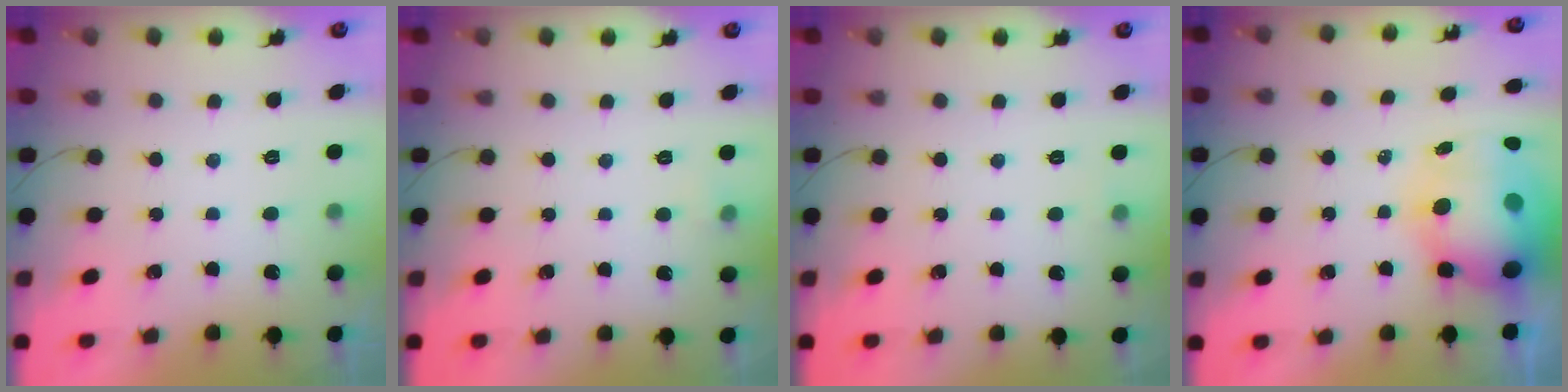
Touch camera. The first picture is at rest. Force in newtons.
{"total": 3.0, "press": 2.8, "slide": 1.1}
{"total": 2.7, "press": 2.0, "slide": 1.8}
{"total": 15.7, "press": 15.3, "slide": 3.8}